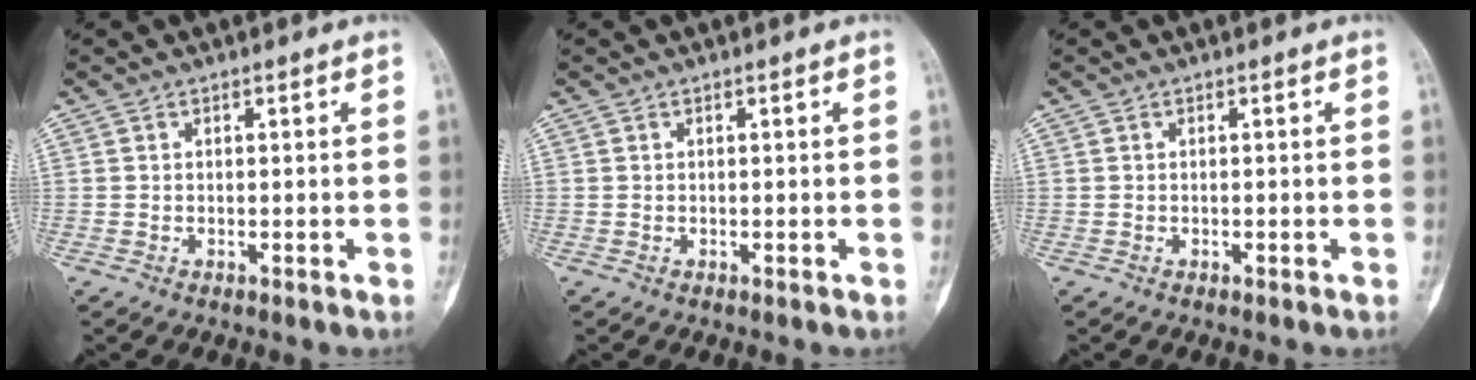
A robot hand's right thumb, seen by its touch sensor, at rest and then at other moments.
{"total": 0.0}
{"total": 0.0}